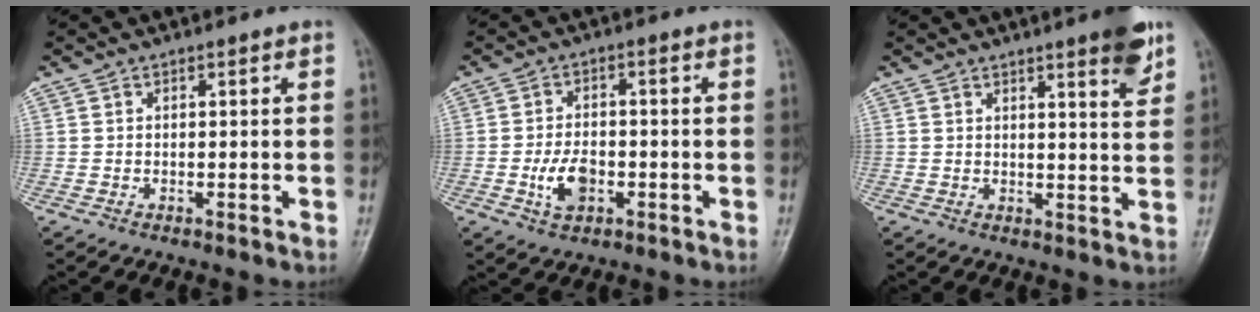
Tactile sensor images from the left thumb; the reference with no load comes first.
{"total": 5.9, "force": [-1.8, 3.6, 4.3], "torque": [-0.074, 0.008, -0.031]}
{"total": 6.4, "force": [4.1, 0.8, 4.8], "torque": [-0.056, -0.025, 0.053]}